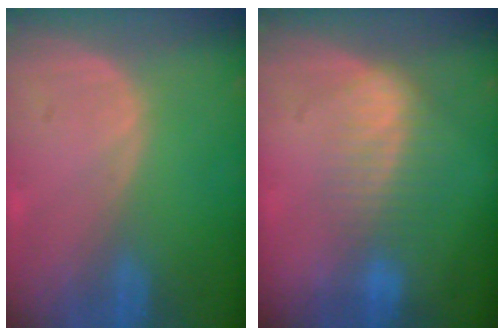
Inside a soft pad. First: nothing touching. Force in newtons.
{"total": 7.2, "press": 6.1, "slide": 3.8}